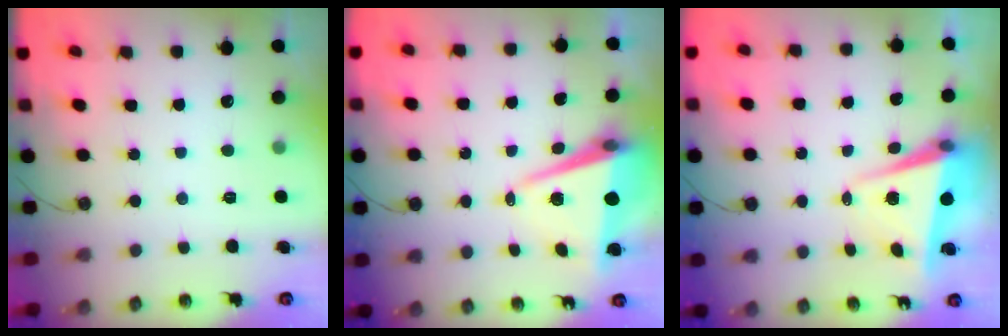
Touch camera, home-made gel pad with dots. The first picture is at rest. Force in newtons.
{"total": 8.9, "press": 8.3, "slide": 3.3}
{"total": 5.3, "press": 4.9, "slide": 1.9}